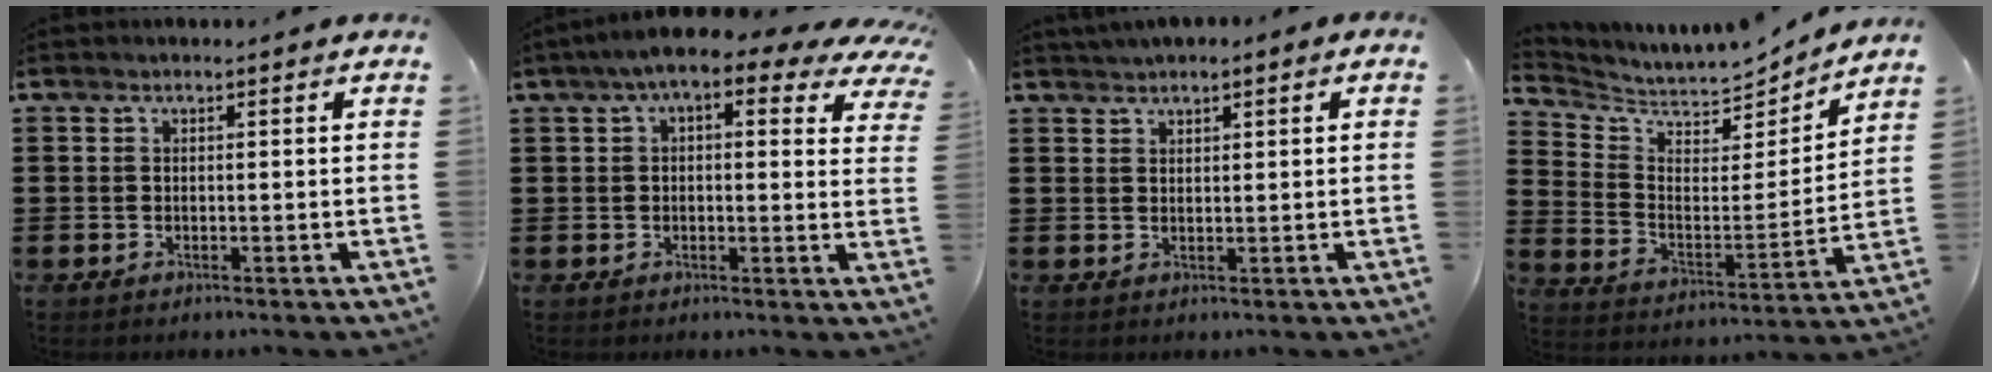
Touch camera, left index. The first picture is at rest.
{"total": 6.5, "force": [4.0, 1.5, 4.9], "torque": [-0.096, -0.009, 0.065]}
{"total": 1.4, "force": [1.3, 0.4, 0.5], "torque": [-0.011, 0.004, 0.025]}
{"total": 5.4, "force": [5.2, 1.3, 0.3], "torque": [-0.042, -0.047, 0.087]}